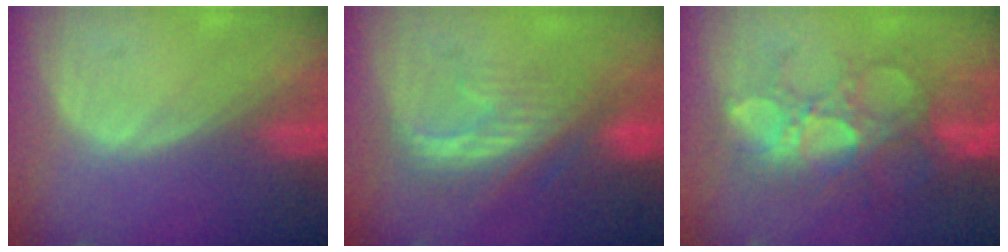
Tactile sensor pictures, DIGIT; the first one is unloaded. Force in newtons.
{"total": 7.9, "press": 7.2, "slide": 3.4}
{"total": 10.3, "press": 9.3, "slide": 4.4}